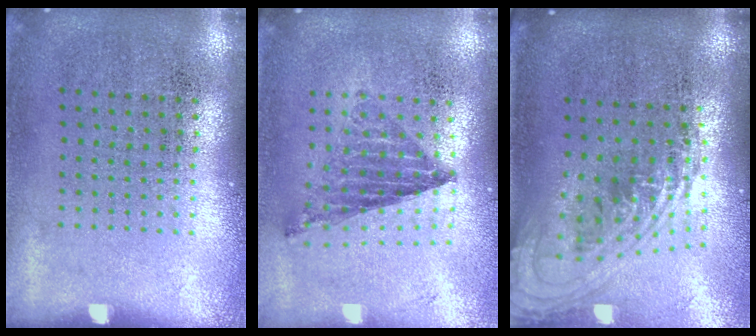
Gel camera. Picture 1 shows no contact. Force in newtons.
{"total": 0.9, "press": 0.9, "slide": 0.1}
{"total": 2.4, "press": 1.7, "slide": 1.7}